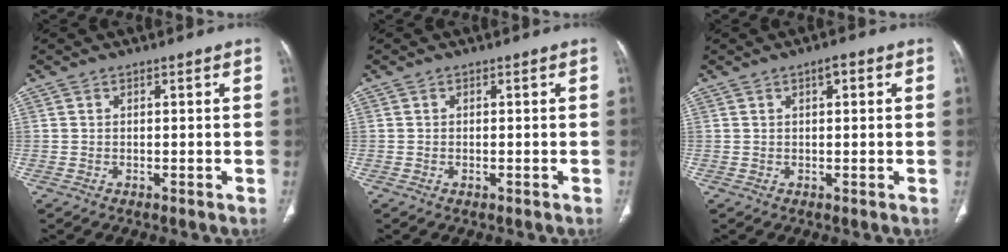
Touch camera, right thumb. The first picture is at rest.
{"total": 0.0}
{"total": 2.5, "force": [1.0, 1.0, 2.1], "torque": [-0.027, 0.001, 0.013]}